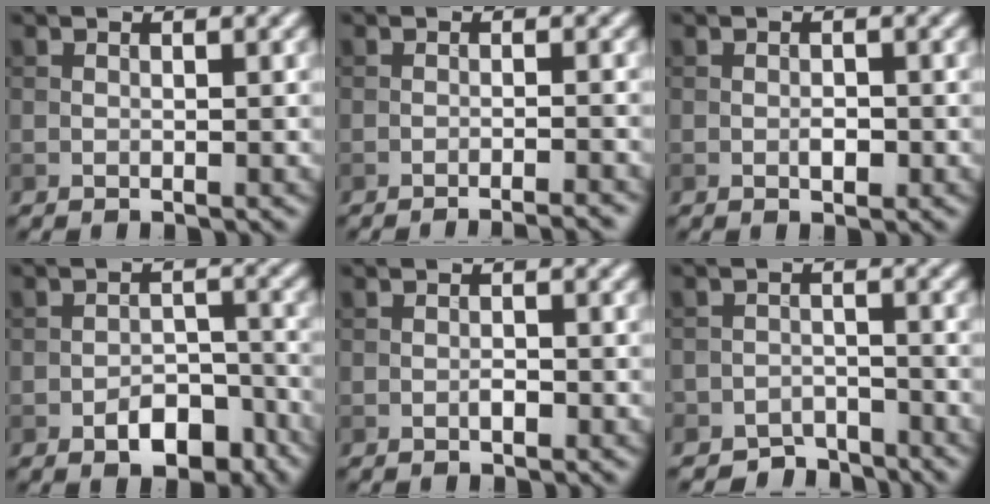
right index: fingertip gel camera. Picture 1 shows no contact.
{"total": 3.6, "force": [-3.0, 0.5, 1.9], "torque": [-0.017, 0.006, -0.047]}
{"total": 1.2, "force": [-0.4, 0.6, 0.9], "torque": [-0.013, 0.002, -0.005]}
{"total": 4.4, "force": [-2.6, 2.3, 2.6], "torque": [-0.033, 0.003, -0.041]}
{"total": 0.8, "force": [-0.4, 0.3, 0.7], "torque": [-0.012, 0.001, -0.006]}
{"total": 3.5, "force": [-3.2, 1.3, 0.1], "torque": [0.012, 0.001, -0.061]}